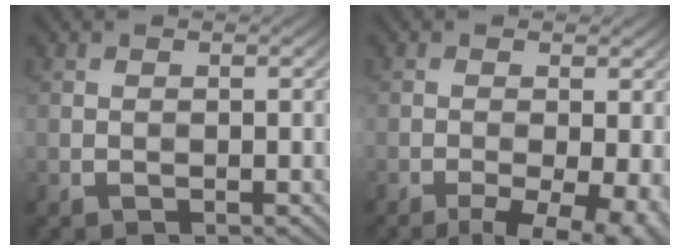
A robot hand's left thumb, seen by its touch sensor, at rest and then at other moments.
{"total": 8.0, "force": [-3.5, 2.7, 6.7], "torque": [-0.102, -0.012, -0.046]}